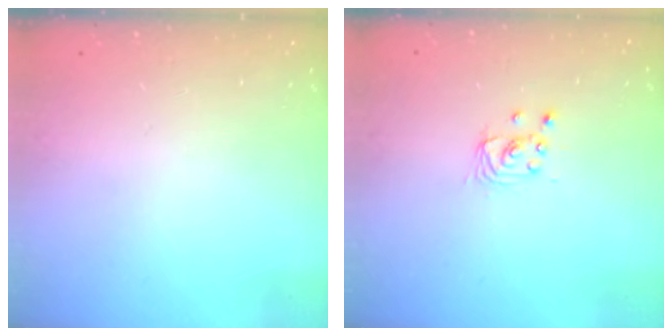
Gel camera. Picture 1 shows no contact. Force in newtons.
{"total": 2.4, "press": 2.4, "slide": 0.2}